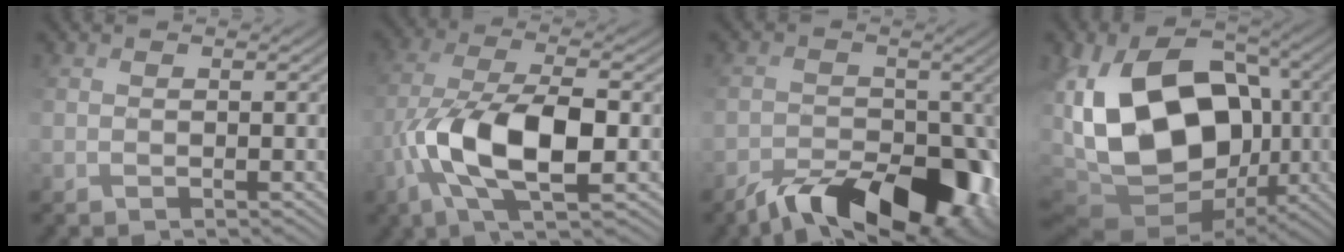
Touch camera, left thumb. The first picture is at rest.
{"total": 11.7, "force": [-3.0, 4.7, 10.3], "torque": [-0.217, -0.005, -0.059]}
{"total": 11.4, "force": [-6.5, 5.9, 7.3], "torque": [-0.100, -0.024, -0.108]}
{"total": 18.8, "force": [-2.3, 12.2, 14.1], "torque": [-0.287, -0.007, -0.042]}